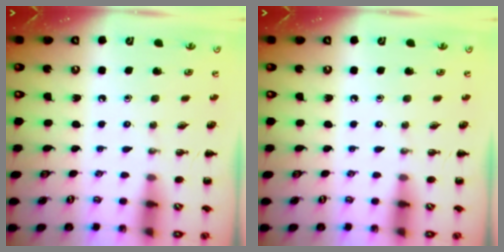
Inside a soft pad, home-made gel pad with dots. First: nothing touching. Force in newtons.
{"total": 0.0}